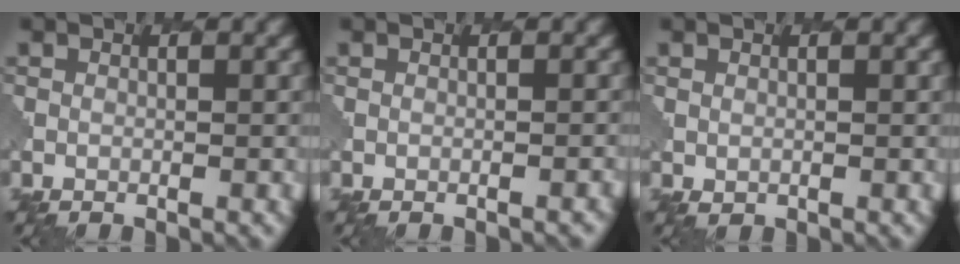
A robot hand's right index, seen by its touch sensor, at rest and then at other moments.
{"total": 0.9, "force": [-0.7, 0.3, 0.5], "torque": [0.007, 0.002, -0.006]}
{"total": 0.6, "force": [0.4, 0.4, 0.0], "torque": [-0.002, -0.005, 0.011]}